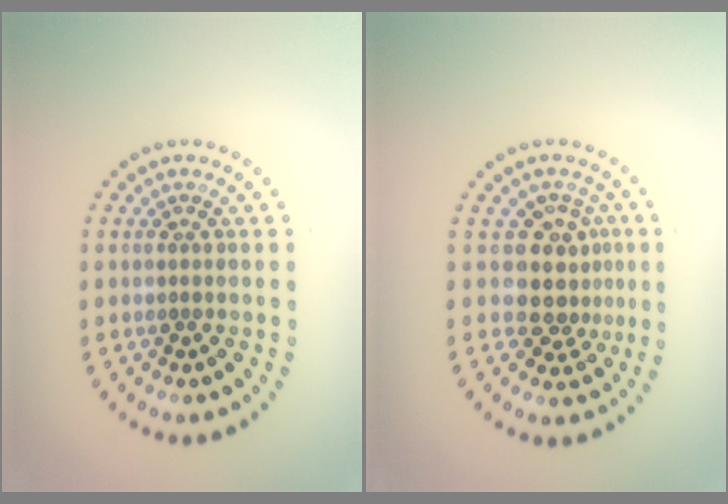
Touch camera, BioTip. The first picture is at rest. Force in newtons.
{"total": 3.9, "press": 3.0, "slide": 2.5}